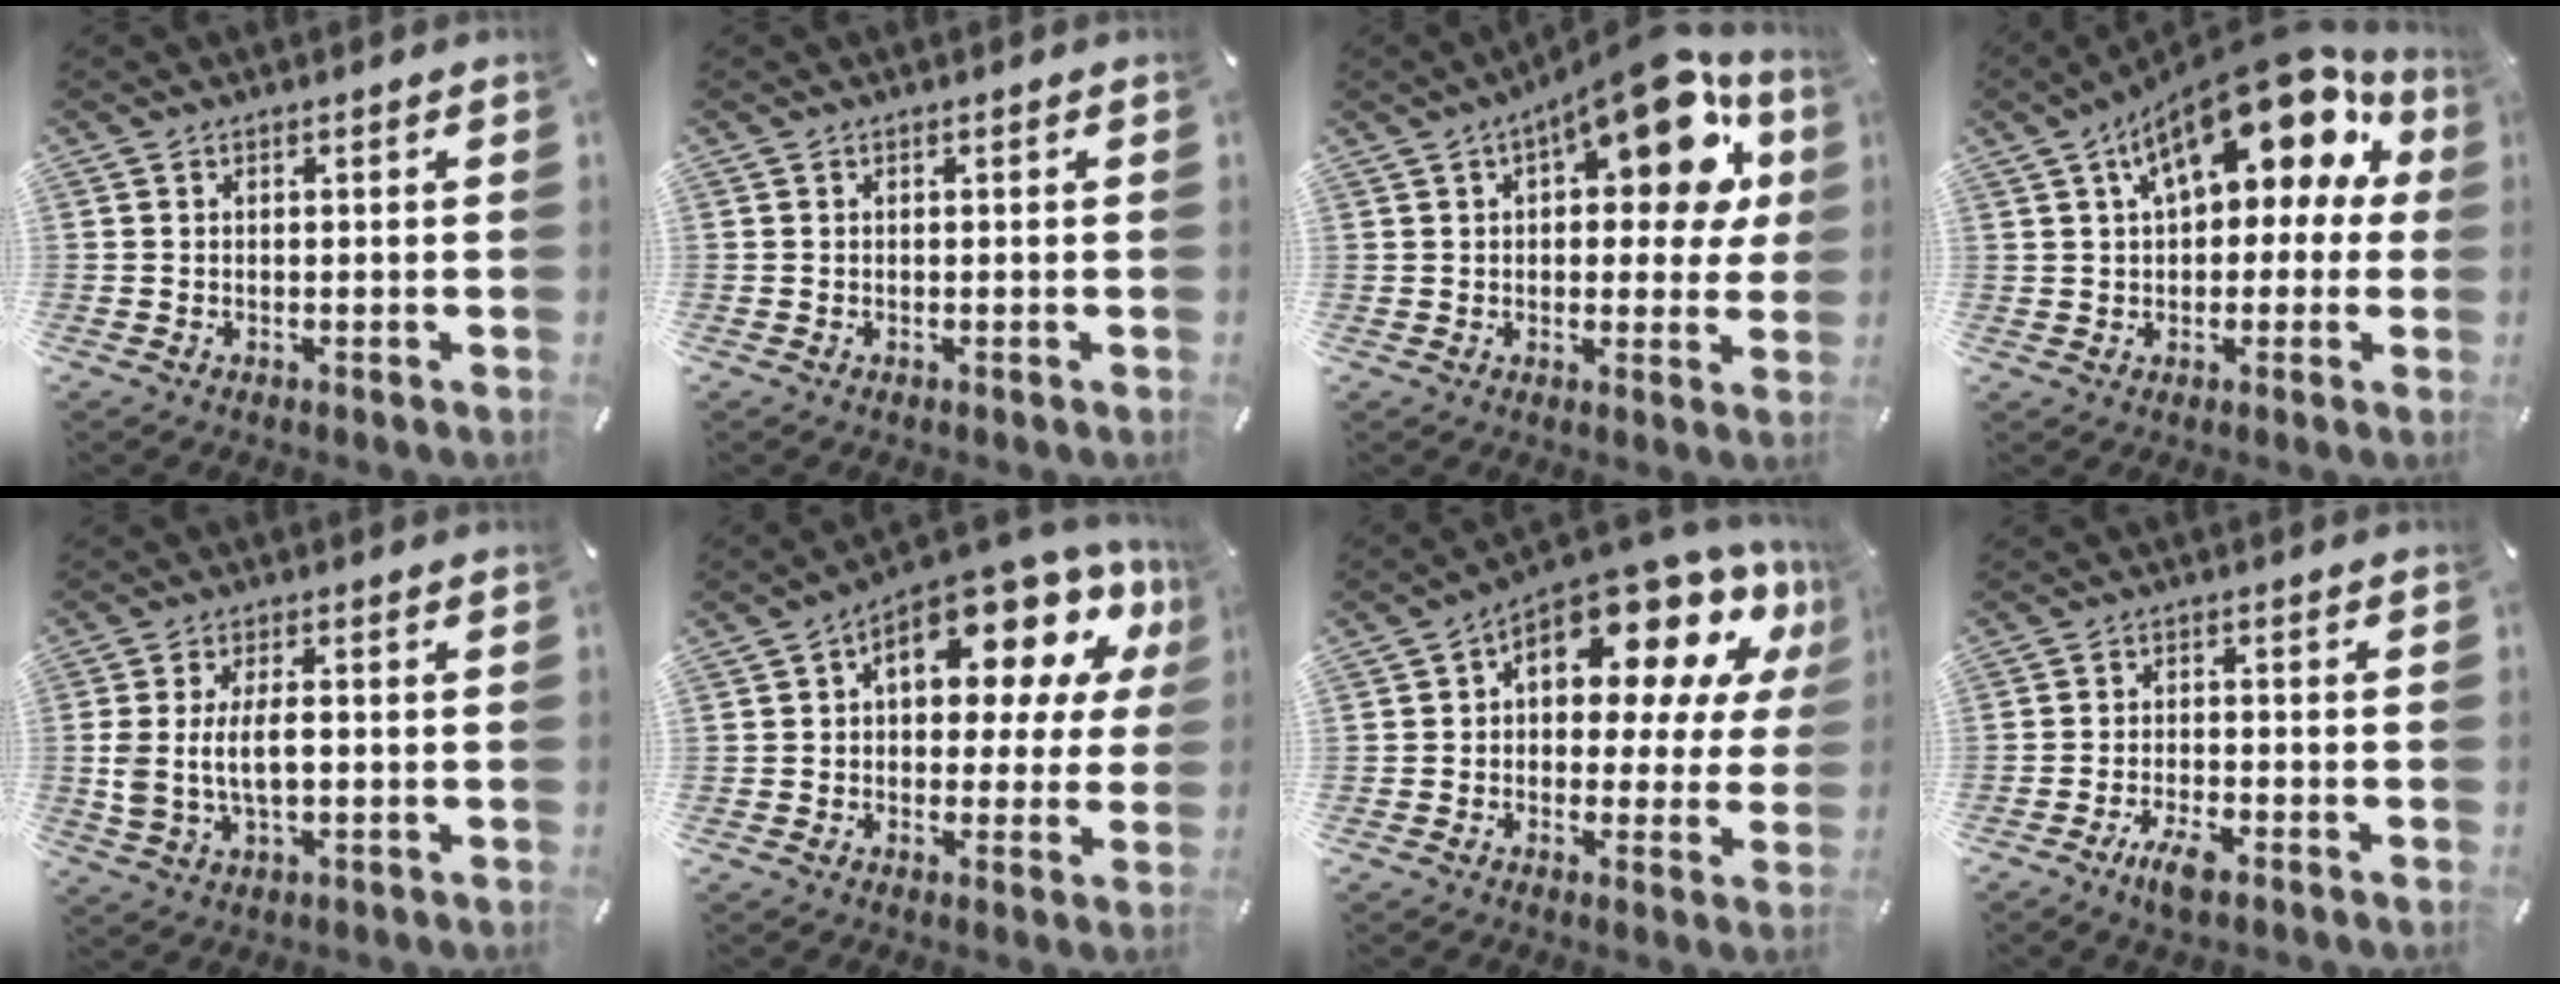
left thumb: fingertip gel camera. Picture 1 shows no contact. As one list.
[{"total": 0.0}, {"total": 17.4, "force": [7.5, 8.1, 13.5], "torque": [-0.175, -0.031, 0.119]}, {"total": 19.2, "force": [9.1, 9.1, 14.2], "torque": [-0.211, -0.044, 0.149]}, {"total": 8.0, "force": [0.0, 4.0, 7.0], "torque": [-0.145, 0.004, -0.002]}, {"total": 15.8, "force": [8.6, 7.3, 11.1], "torque": [-0.146, -0.074, 0.138]}, {"total": 15.0, "force": [9.4, 7.3, 9.0], "torque": [-0.134, -0.083, 0.161]}, {"total": 5.3, "force": [-3.5, 1.7, 3.6], "torque": [-0.073, 0.011, -0.065]}]